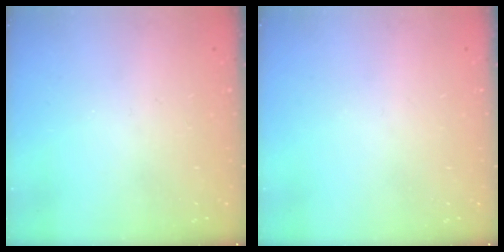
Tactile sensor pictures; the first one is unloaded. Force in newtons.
{"total": 0.0}